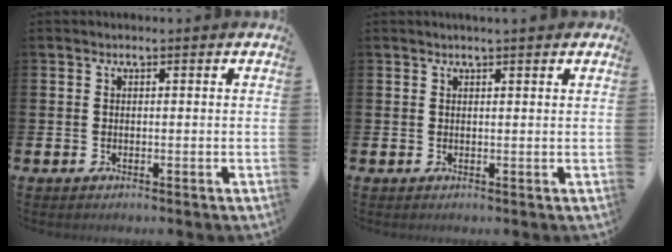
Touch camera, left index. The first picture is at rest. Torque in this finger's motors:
{"motor_torque": [1.03, -1.11, 0.33, 0.05]}